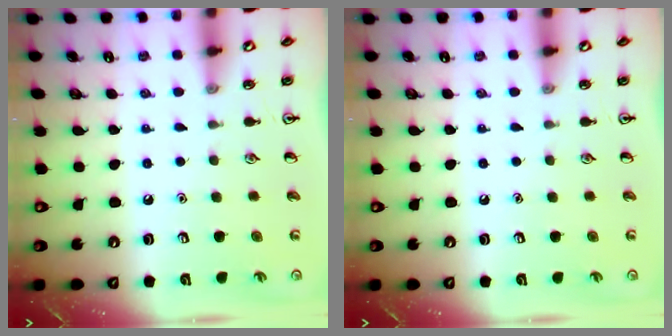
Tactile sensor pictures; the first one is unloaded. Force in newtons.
{"total": 0.0}